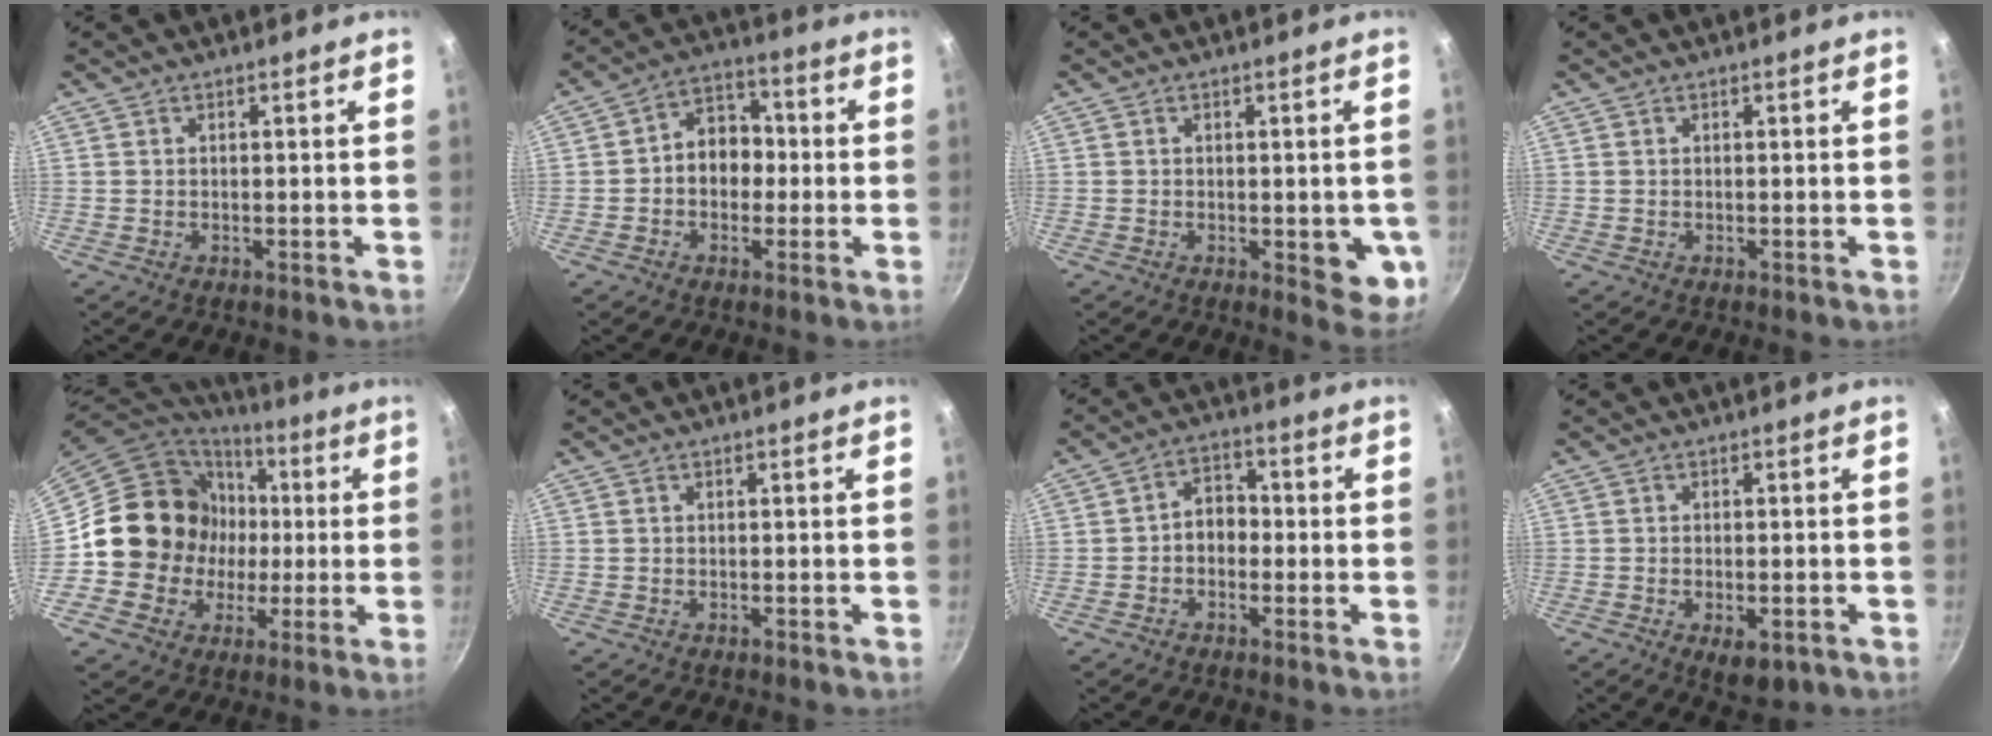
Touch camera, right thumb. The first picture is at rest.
{"total": 8.7, "force": [-0.6, 6.8, 5.3], "torque": [-0.033, 0.029, -0.023]}
{"total": 7.2, "force": [-1.3, 3.3, 6.3], "torque": [-0.050, -0.007, -0.014]}
{"total": 0.0}
{"total": 17.1, "force": [0.7, 16.2, 5.4], "torque": [-0.074, 0.026, 0.014]}
{"total": 0.0}
{"total": 5.2, "force": [-1.0, 4.0, 3.2], "torque": [-0.021, 0.024, -0.028]}
{"total": 5.5, "force": [-2.1, 2.7, 4.3], "torque": [-0.049, 0.004, -0.023]}